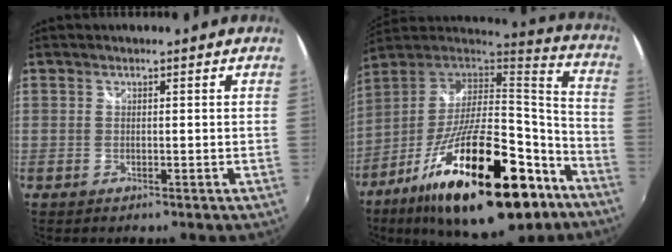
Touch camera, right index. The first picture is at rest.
{"total": 33.2, "force": [-17.7, 12.3, 25.3], "torque": [-0.428, -0.015, -0.274]}